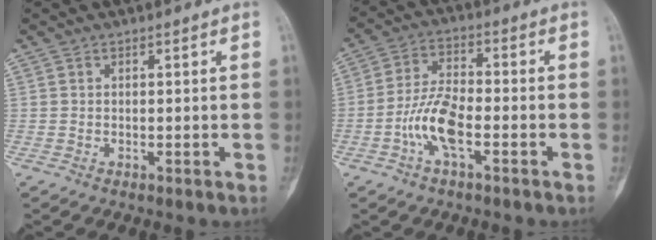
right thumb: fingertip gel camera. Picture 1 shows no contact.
{"total": 8.6, "force": [-3.1, 3.3, 7.3], "torque": [-0.152, 0.025, -0.064]}